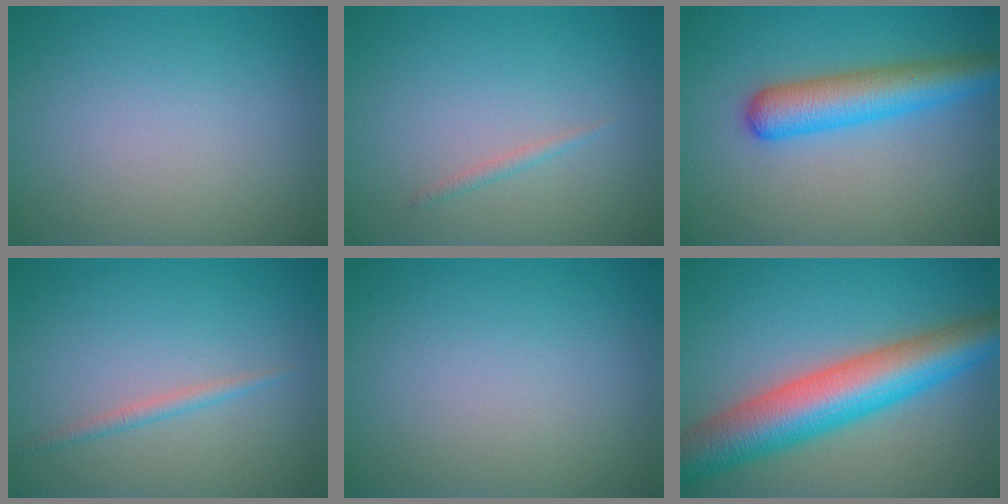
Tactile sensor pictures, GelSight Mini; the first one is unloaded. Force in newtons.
{"total": 0.7, "press": 0.7, "slide": 0.1}
{"total": 5.3, "press": 5.3, "slide": 0.2}
{"total": 1.1, "press": 1.1, "slide": 0.1}
{"total": 0.0}
{"total": 10.0, "press": 10.0, "slide": 0.2}